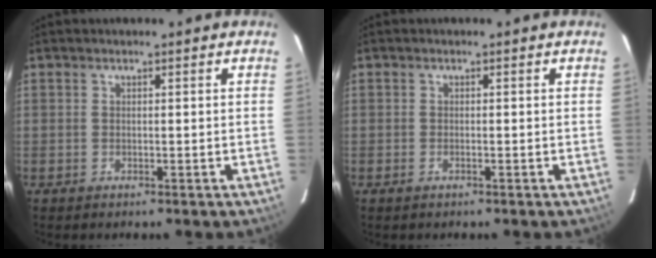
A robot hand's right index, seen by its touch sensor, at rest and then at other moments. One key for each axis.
{"total": 0.7, "fx": -0.5, "fy": 0.2, "fz": 0.4, "tx": -0.008, "ty": -0.001, "tz": -0.011}